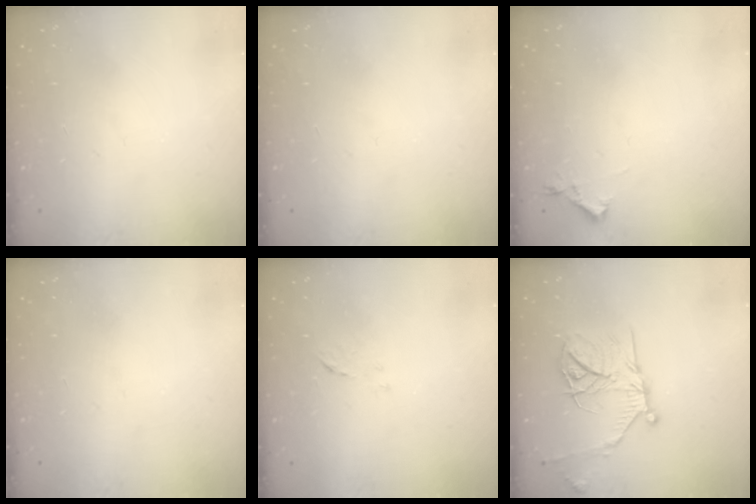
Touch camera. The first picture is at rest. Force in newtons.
{"total": 0.0}
{"total": 3.4, "press": 3.3, "slide": 0.7}
{"total": 0.0}
{"total": 5.3, "press": 5.2, "slide": 0.5}
{"total": 17.1, "press": 17.1, "slide": 1.1}